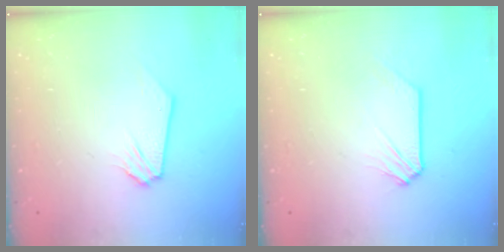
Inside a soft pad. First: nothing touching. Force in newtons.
{"total": 0.0}